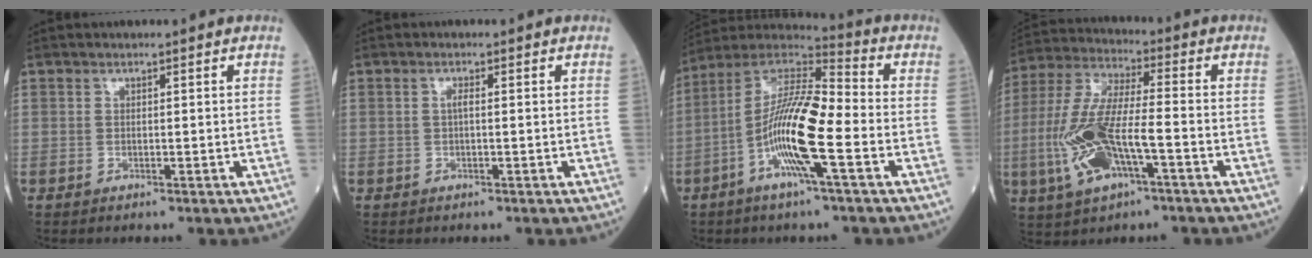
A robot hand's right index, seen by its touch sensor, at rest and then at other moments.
{"total": 1.1, "force": [0.1, 0.2, 1.1], "torque": [-0.021, 0.003, 0.000]}
{"total": 14.8, "force": [-4.2, 1.7, 14.1], "torque": [-0.276, 0.003, -0.086]}
{"total": 14.3, "force": [-4.1, 3.7, 13.2], "torque": [-0.294, -0.003, -0.075]}